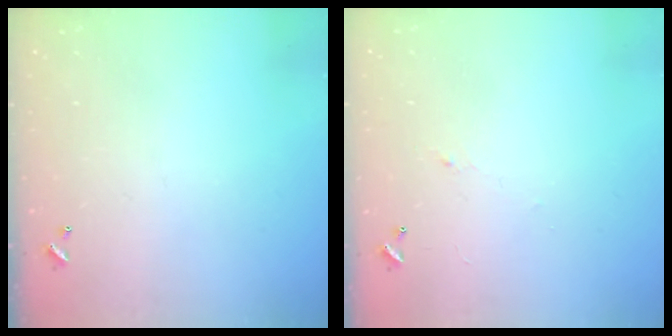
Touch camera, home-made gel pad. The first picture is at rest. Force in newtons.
{"total": 1.2, "press": 1.1, "slide": 0.5}